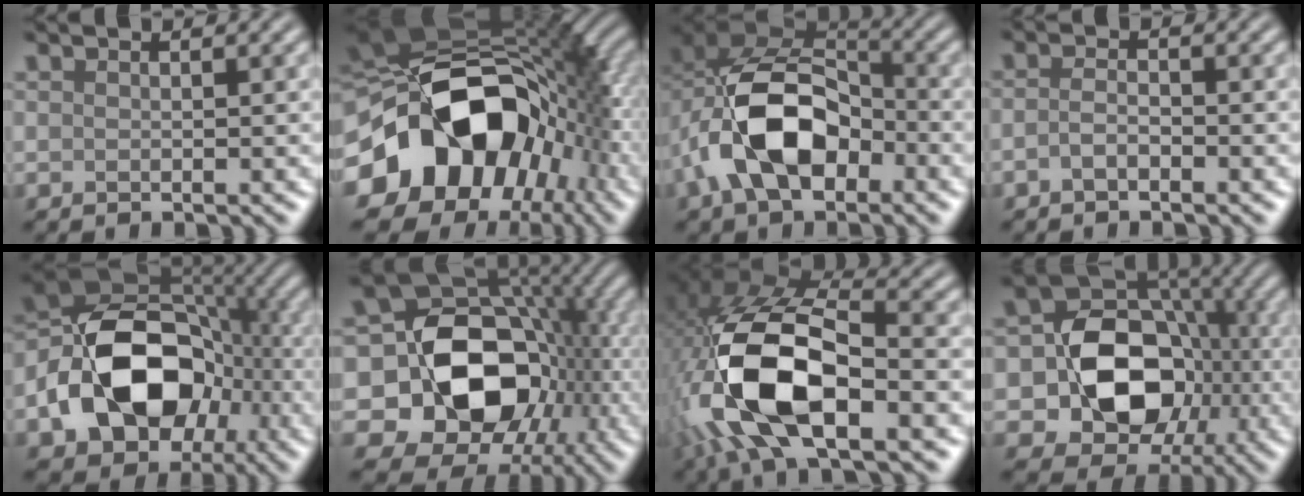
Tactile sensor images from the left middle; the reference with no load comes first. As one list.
[{"total": 17.3, "force": [-3.6, 12.5, 11.4], "torque": [-0.192, -0.015, -0.058]}, {"total": 10.7, "force": [-2.8, 6.6, 7.9], "torque": [-0.152, 0.011, -0.053]}, {"total": 1.2, "force": [-0.7, 0.4, 0.9], "torque": [-0.024, 0.006, -0.018]}, {"total": 13.8, "force": [-3.9, 9.9, 8.8], "torque": [-0.157, -0.003, -0.070]}, {"total": 15.4, "force": [-1.4, 12.2, 9.4], "torque": [-0.152, -0.017, -0.009]}, {"total": 14.8, "force": [-3.9, 7.5, 12.2], "torque": [-0.282, -0.017, -0.060]}, {"total": 11.9, "force": [-1.3, 9.6, 6.9], "torque": [-0.089, -0.009, -0.025]}]